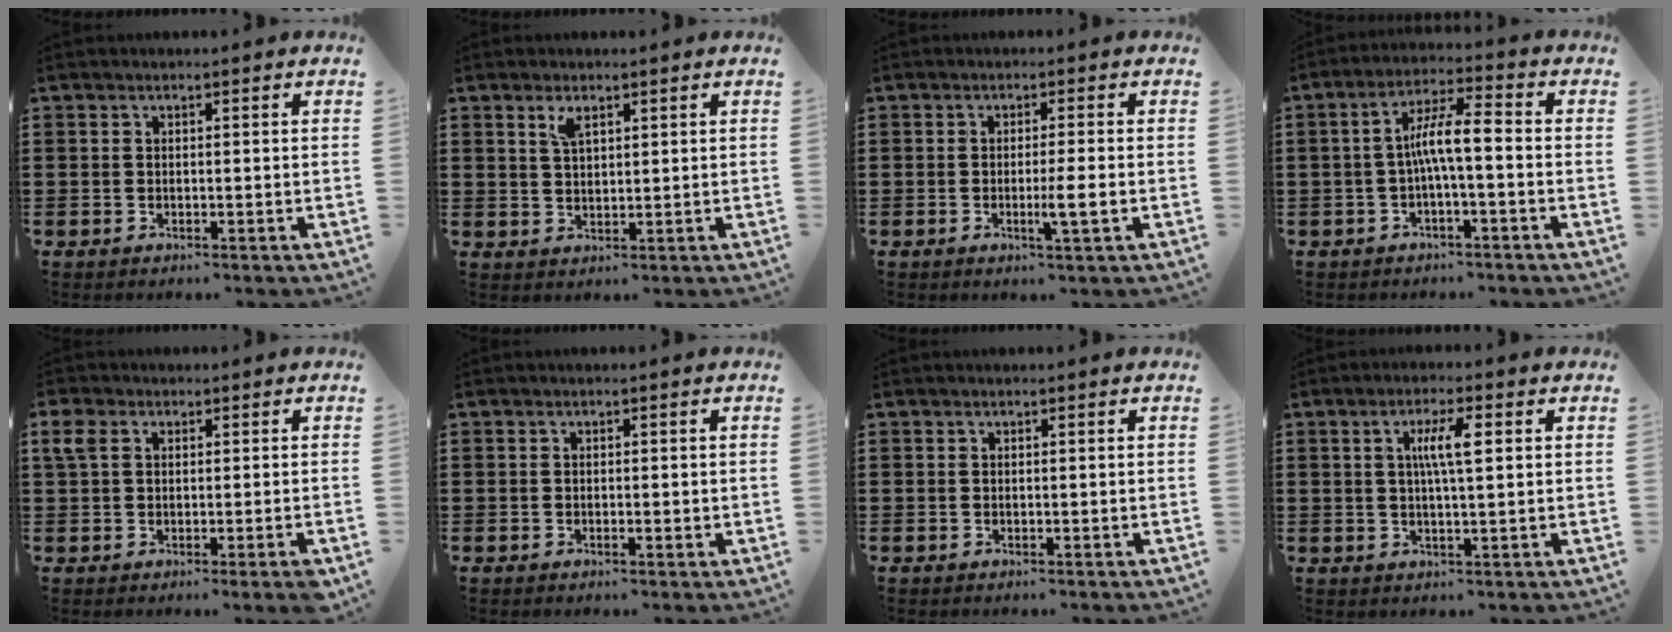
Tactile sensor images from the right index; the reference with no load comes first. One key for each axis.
{"total": 2.6, "fx": 1.6, "fy": 1.0, "fz": 1.8, "tx": -0.040, "ty": 0.004, "tz": 0.027}
{"total": 3.4, "fx": -0.9, "fy": -0.3, "fz": 3.3, "tx": -0.054, "ty": -0.010, "tz": -0.017}
{"total": 6.8, "fx": -0.9, "fy": 1.0, "fz": 6.6, "tx": -0.129, "ty": 0.007, "tz": -0.023}
{"total": 3.2, "fx": 0.7, "fy": 1.5, "fz": 2.7, "tx": -0.062, "ty": 0.004, "tz": 0.010}
{"total": 0.5, "fx": -0.2, "fy": 0.2, "fz": 0.5, "tx": -0.010, "ty": -0.002, "tz": -0.002}
{"total": 0.0}
{"total": 5.2, "fx": 1.0, "fy": 1.0, "fz": 5.0, "tx": -0.098, "ty": 0.007, "tz": 0.014}